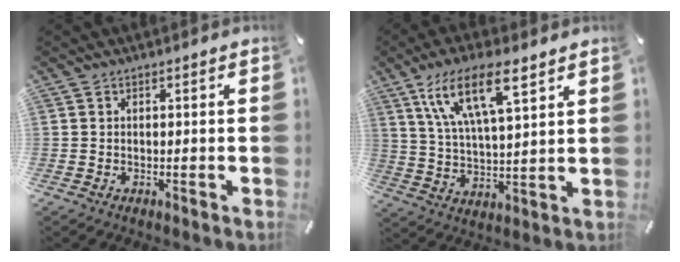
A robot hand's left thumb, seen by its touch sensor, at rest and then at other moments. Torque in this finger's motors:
{"motor_torque": [1.45, 0.65, 1.71, -1.06, 0.16]}